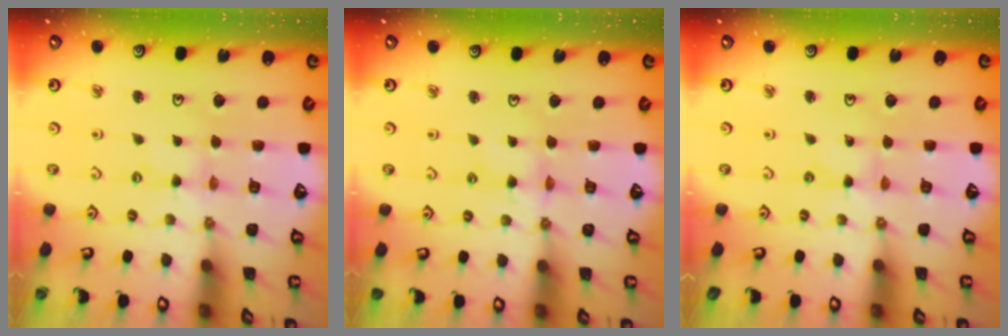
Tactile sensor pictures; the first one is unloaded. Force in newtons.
{"total": 2.9, "press": 2.9, "slide": 0.4}
{"total": 0.0}